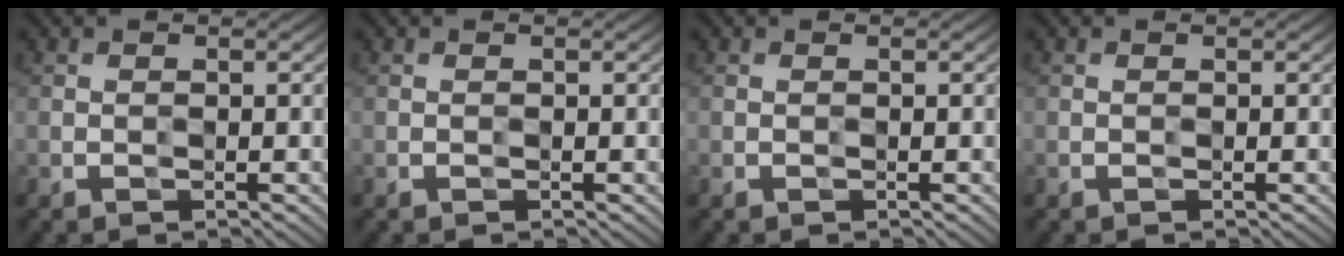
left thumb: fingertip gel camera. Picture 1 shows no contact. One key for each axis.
{"total": 0.0}
{"total": 0.0}
{"total": 0.0}